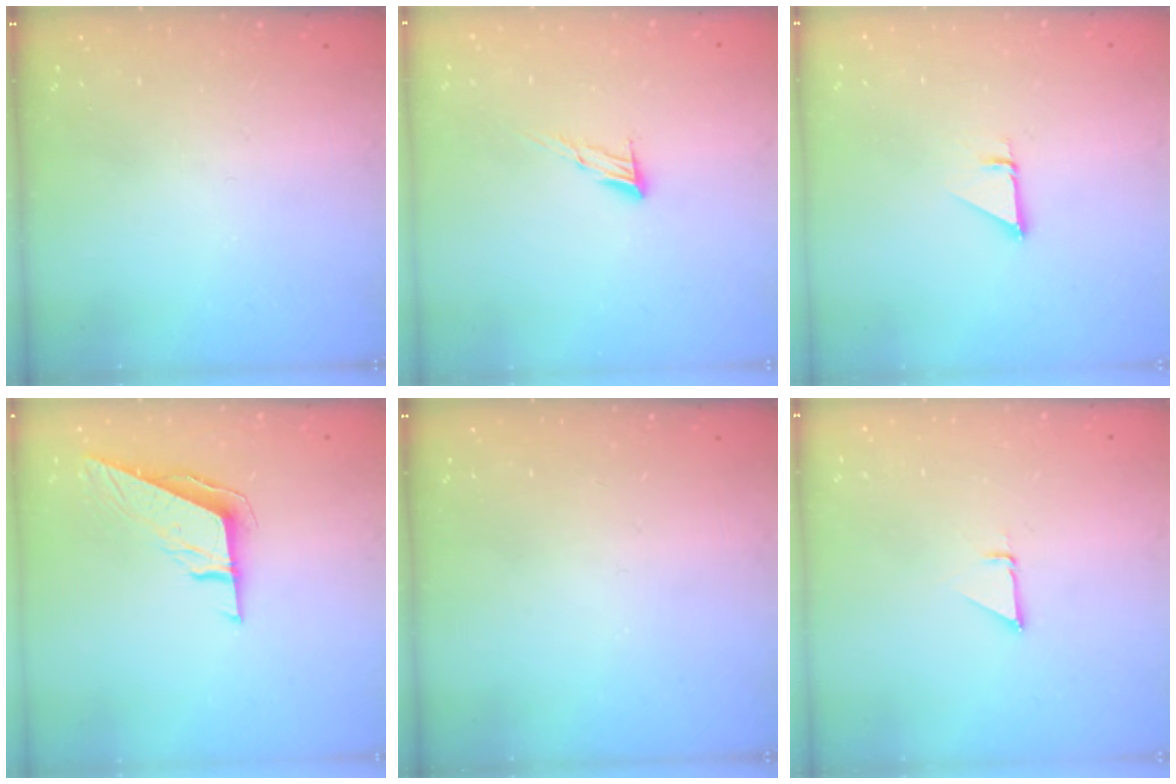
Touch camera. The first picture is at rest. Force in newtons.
{"total": 7.2, "press": 7.1, "slide": 1.2}
{"total": 1.0, "press": 1.0, "slide": 0.1}
{"total": 8.6, "press": 8.6, "slide": 0.2}
{"total": 0.0}
{"total": 1.5, "press": 1.5, "slide": 0.0}